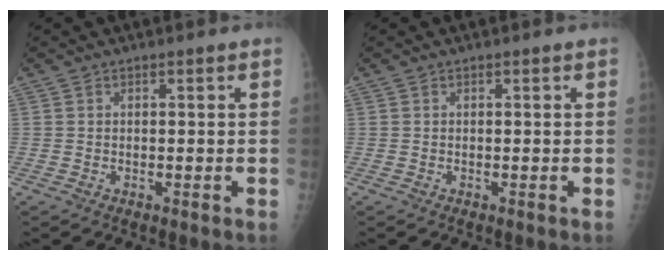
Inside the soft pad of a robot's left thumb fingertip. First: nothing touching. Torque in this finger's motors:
{"motor_torque": [0.50, -0.33, -0.14, -0.11, 0.00]}